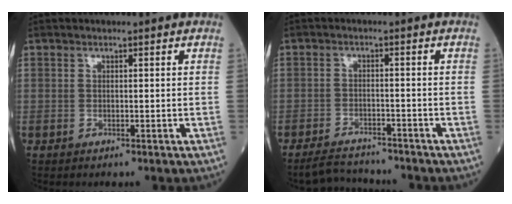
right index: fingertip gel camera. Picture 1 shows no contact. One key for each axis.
{"total": 5.6, "fx": -5.5, "fy": 0.8, "fz": 0.9, "tx": -0.018, "ty": -0.009, "tz": -0.090}